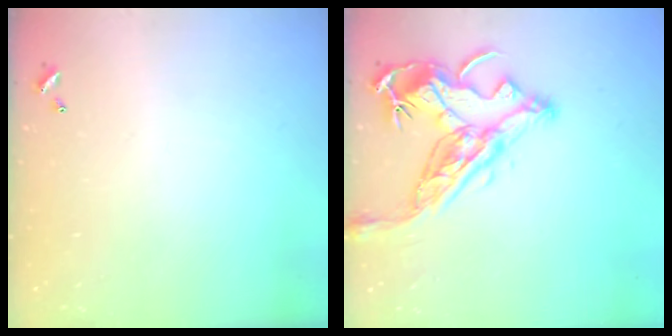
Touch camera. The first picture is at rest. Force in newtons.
{"total": 16.2, "press": 16.1, "slide": 2.1}